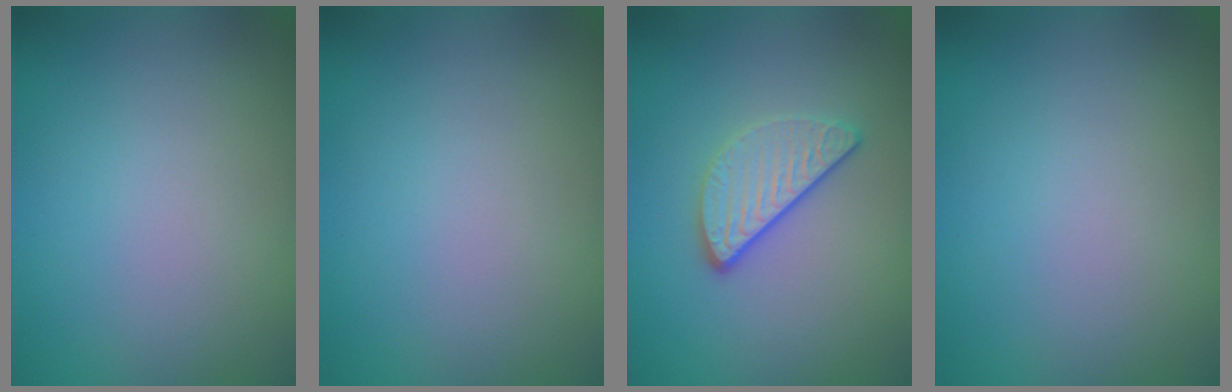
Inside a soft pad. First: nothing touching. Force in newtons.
{"total": 0.0}
{"total": 2.9, "press": 2.4, "slide": 1.6}
{"total": 0.0}